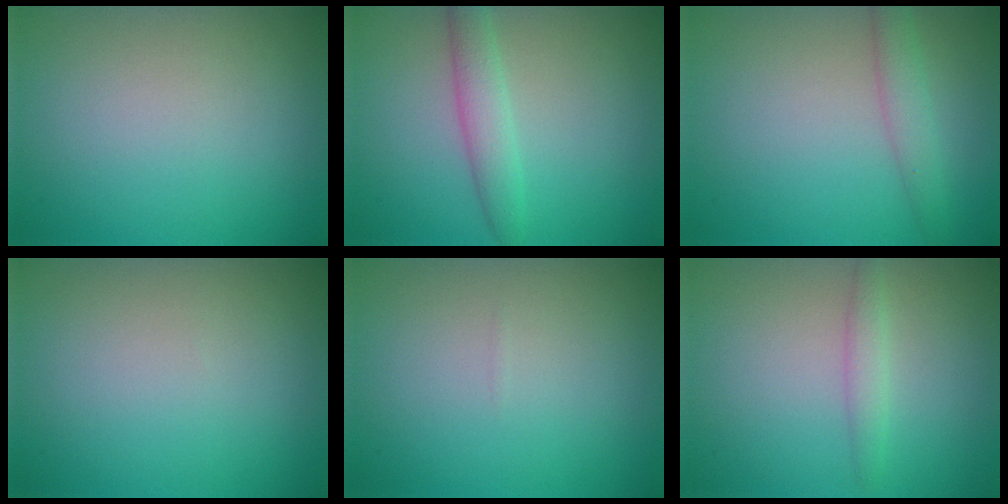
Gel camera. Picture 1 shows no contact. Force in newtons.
{"total": 2.6, "press": 2.6, "slide": 0.1}
{"total": 2.2, "press": 2.2, "slide": 0.1}
{"total": 0.0}
{"total": 0.0}
{"total": 1.4, "press": 1.4, "slide": 0.1}